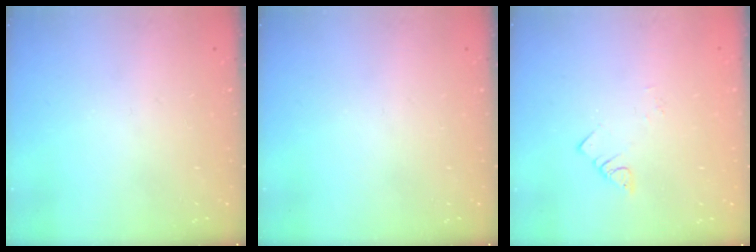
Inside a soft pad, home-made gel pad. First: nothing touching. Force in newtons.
{"total": 0.0}
{"total": 2.1, "press": 2.1, "slide": 0.3}